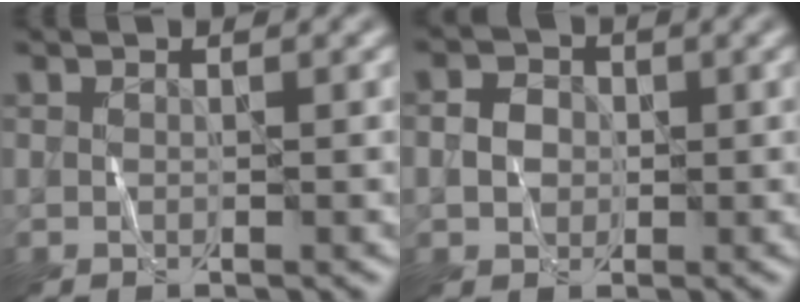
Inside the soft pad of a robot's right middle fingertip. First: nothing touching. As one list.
[{"total": 1.9, "force": [-0.3, 1.7, 0.9], "torque": [-0.016, 0.001, -0.005]}]